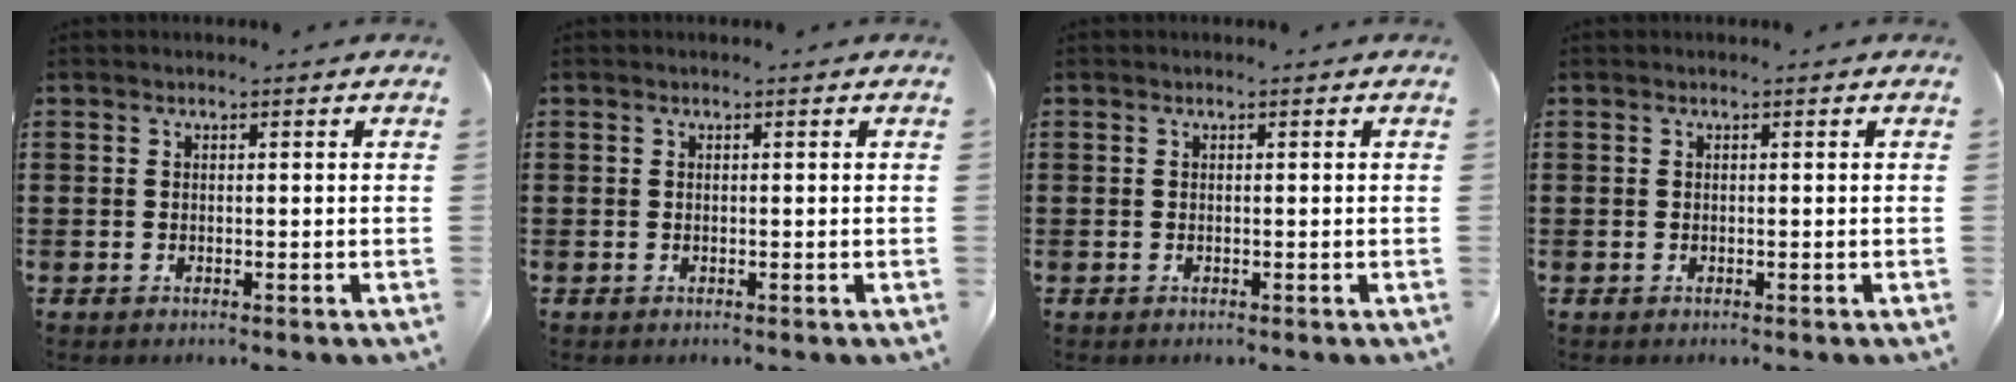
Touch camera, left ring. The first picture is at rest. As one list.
[{"total": 0.0}, {"total": 0.0}, {"total": 0.0}]